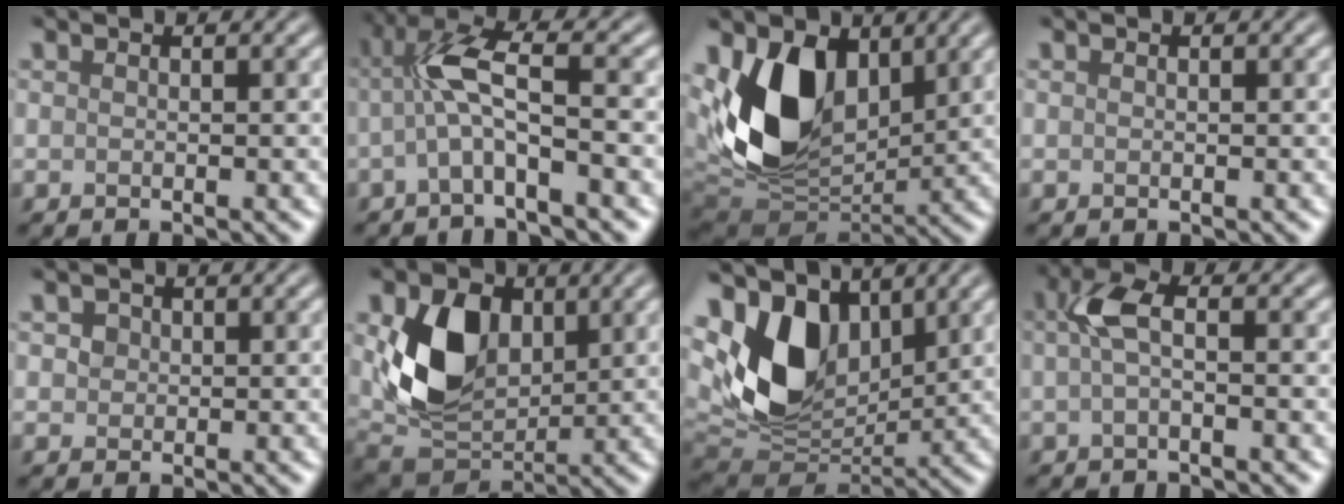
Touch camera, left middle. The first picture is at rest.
{"total": 4.5, "force": [-1.0, 0.7, 4.3], "torque": [-0.095, 0.020, -0.026]}
{"total": 10.6, "force": [2.4, 7.1, 7.5], "torque": [-0.164, -0.013, 0.046]}
{"total": 0.0}
{"total": 2.3, "force": [1.0, 1.7, 1.0], "torque": [-0.022, 0.009, 0.011]}
{"total": 8.8, "force": [1.7, 6.2, 5.9], "torque": [-0.129, -0.010, 0.035]}
{"total": 9.8, "force": [3.1, 6.5, 6.6], "torque": [-0.146, -0.006, 0.060]}
{"total": 2.7, "force": [0.1, 1.0, 2.5], "torque": [-0.058, 0.012, -0.003]}